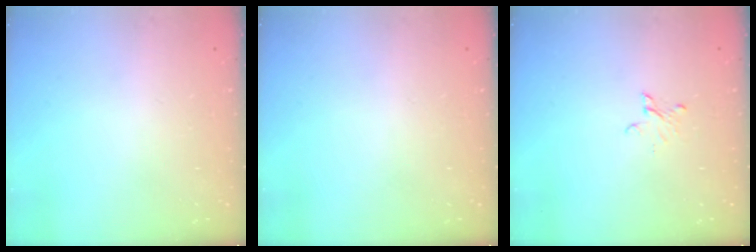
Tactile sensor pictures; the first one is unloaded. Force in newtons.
{"total": 0.0}
{"total": 3.0, "press": 3.0, "slide": 0.3}